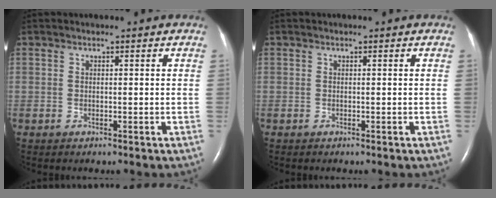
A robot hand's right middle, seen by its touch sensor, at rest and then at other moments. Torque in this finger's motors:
{"motor_torque": [-0.24, 0.19, -0.05, -0.01]}